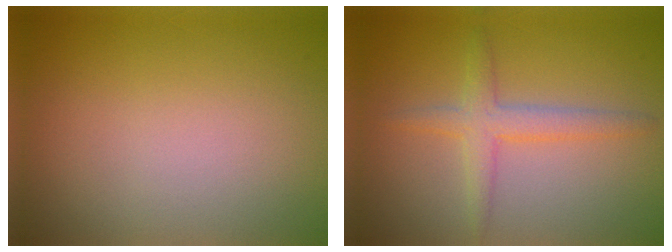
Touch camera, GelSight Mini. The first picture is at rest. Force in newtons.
{"total": 2.7, "press": 2.7, "slide": 0.2}